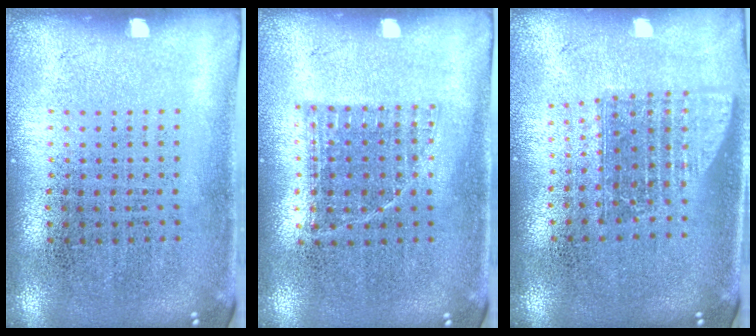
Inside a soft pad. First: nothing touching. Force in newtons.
{"total": 0.8, "press": 0.7, "slide": 0.3}
{"total": 1.6, "press": 1.2, "slide": 0.9}